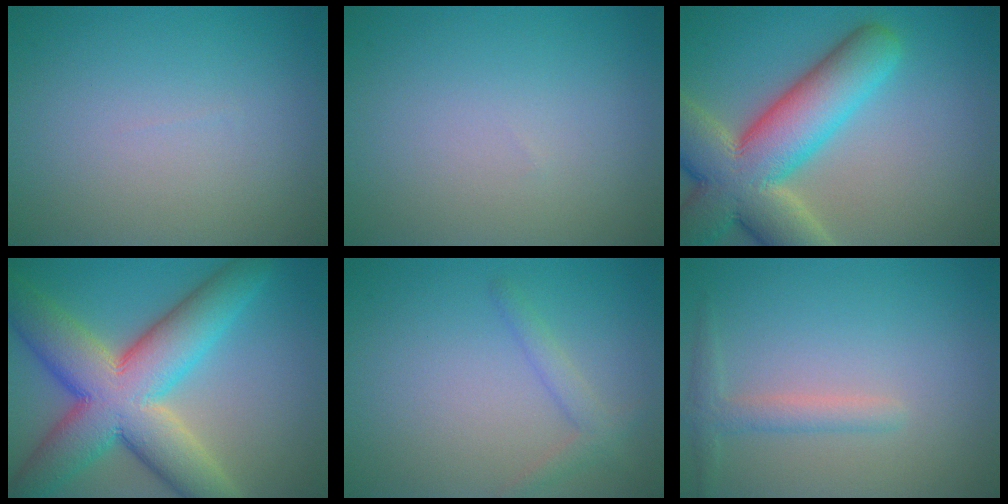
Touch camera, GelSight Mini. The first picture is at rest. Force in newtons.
{"total": 0.0}
{"total": 12.0, "press": 11.9, "slide": 1.0}
{"total": 12.6, "press": 12.6, "slide": 0.4}
{"total": 1.8, "press": 1.7, "slide": 0.1}
{"total": 1.9, "press": 1.9, "slide": 0.1}